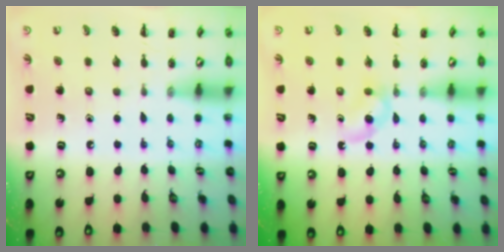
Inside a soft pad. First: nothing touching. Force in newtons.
{"total": 3.6, "press": 3.3, "slide": 1.6}